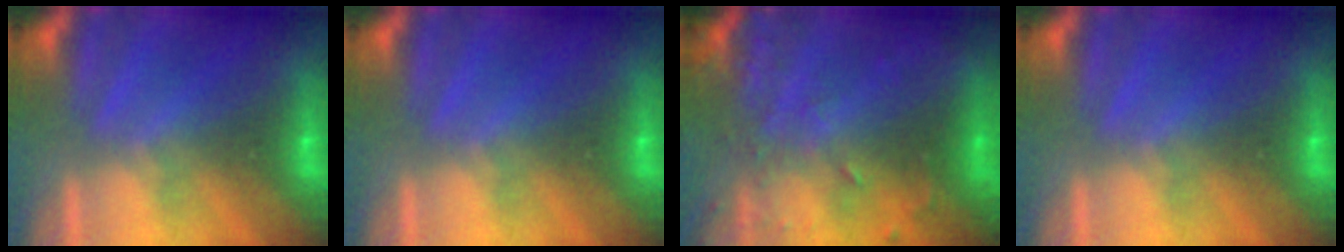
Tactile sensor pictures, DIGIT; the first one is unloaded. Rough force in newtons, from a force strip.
{"total": 0.0}
{"total": 8.3}
{"total": 0.0}